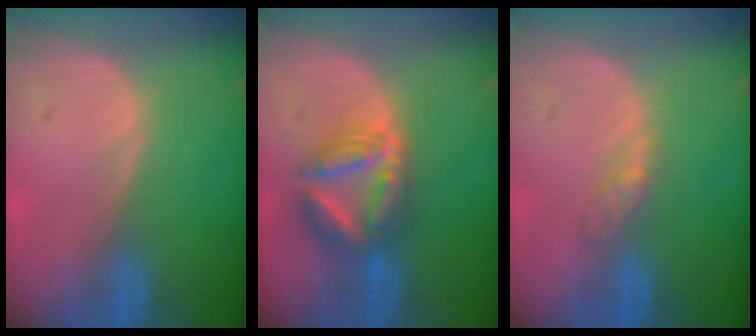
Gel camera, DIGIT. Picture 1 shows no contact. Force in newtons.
{"total": 7.3, "press": 7.3, "slide": 0.6}
{"total": 2.2, "press": 1.9, "slide": 1.2}